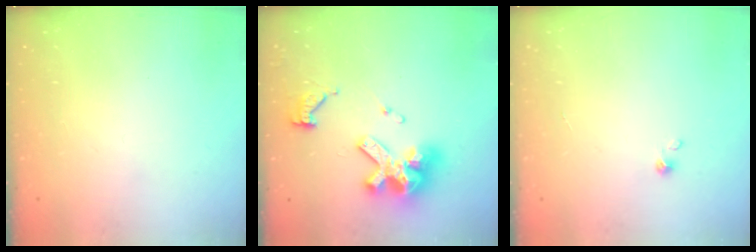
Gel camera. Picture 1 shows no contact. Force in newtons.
{"total": 14.4, "press": 14.4, "slide": 1.6}
{"total": 0.7, "press": 0.7, "slide": 0.1}